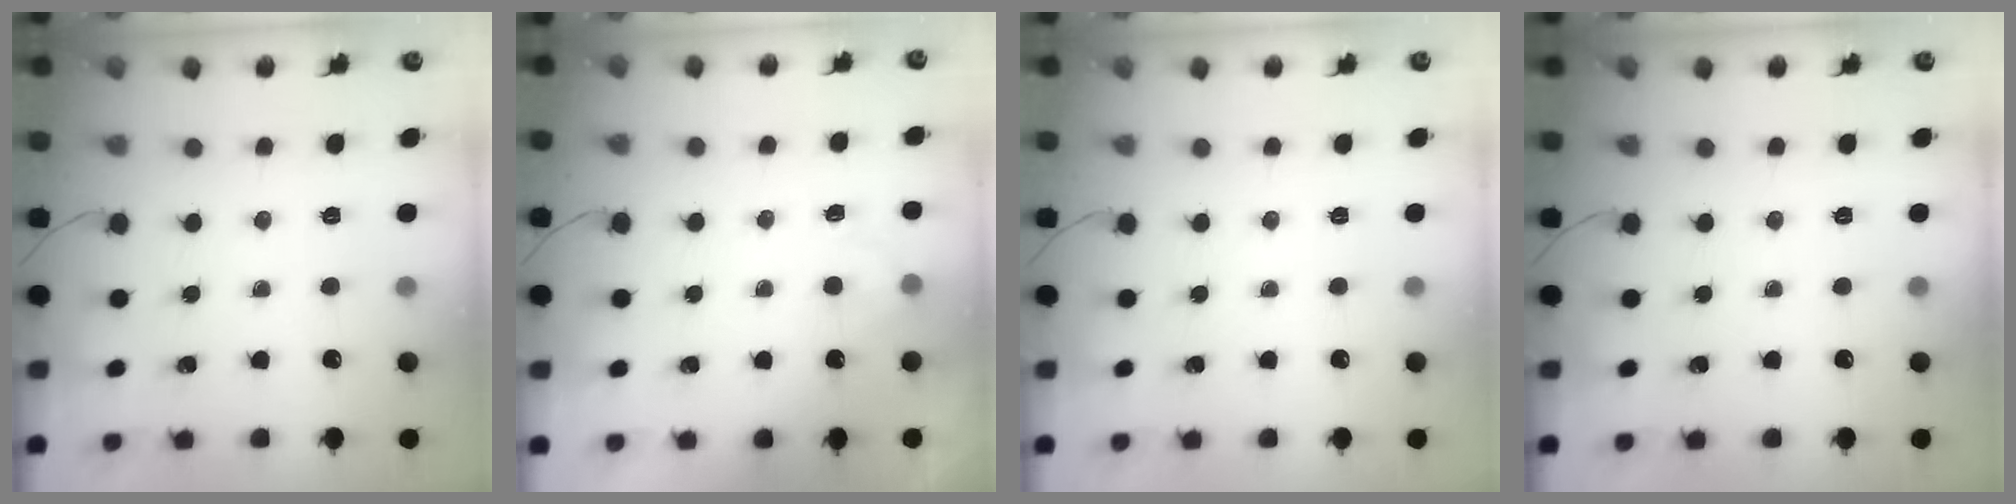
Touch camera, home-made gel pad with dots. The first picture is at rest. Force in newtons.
{"total": 2.7, "press": 2.3, "slide": 1.4}
{"total": 0.0}
{"total": 0.0}